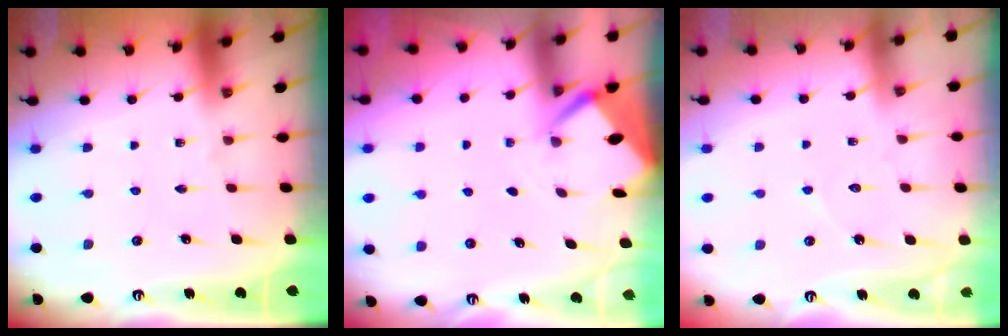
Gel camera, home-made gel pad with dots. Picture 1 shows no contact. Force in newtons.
{"total": 2.7, "press": 2.7, "slide": 0.3}
{"total": 3.8, "press": 3.8, "slide": 0.3}